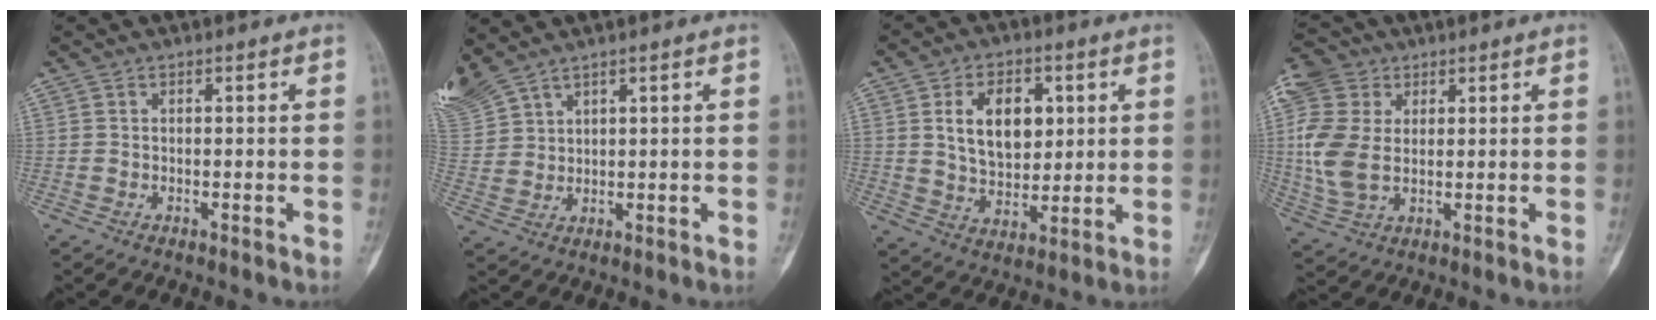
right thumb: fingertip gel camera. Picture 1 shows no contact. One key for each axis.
{"total": 9.1, "fx": 7.2, "fy": 3.7, "fz": 4.2, "tx": -0.118, "ty": -0.008, "tz": 0.163}
{"total": 12.4, "fx": 3.2, "fy": 8.0, "fz": 8.9, "tx": -0.113, "ty": -0.012, "tz": 0.063}
{"total": 11.8, "fx": 2.2, "fy": 8.5, "fz": 7.9, "tx": -0.173, "ty": 0.000, "tz": 0.040}